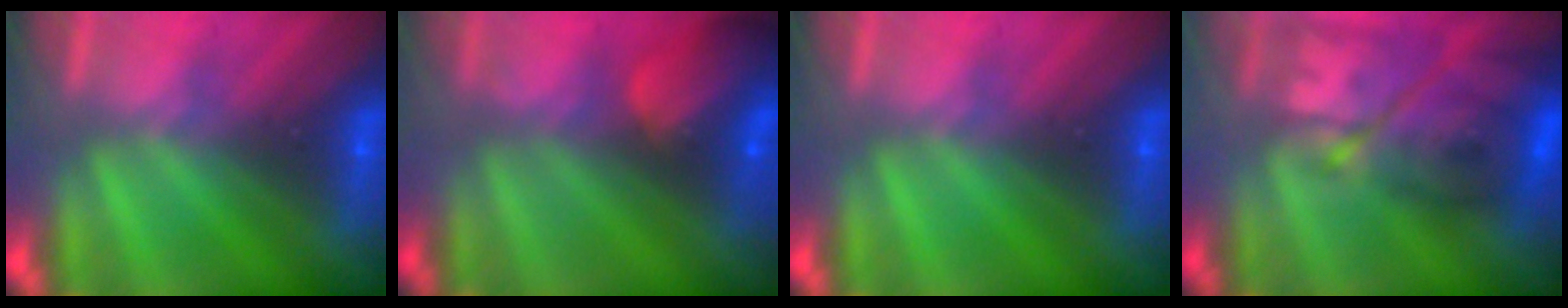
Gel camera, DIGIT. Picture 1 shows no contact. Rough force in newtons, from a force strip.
{"total": 6.9}
{"total": 0.0}
{"total": 9.7}